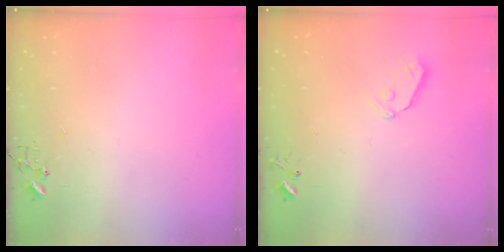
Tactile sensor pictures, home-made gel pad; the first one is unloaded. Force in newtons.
{"total": 6.1, "press": 6.1, "slide": 0.5}